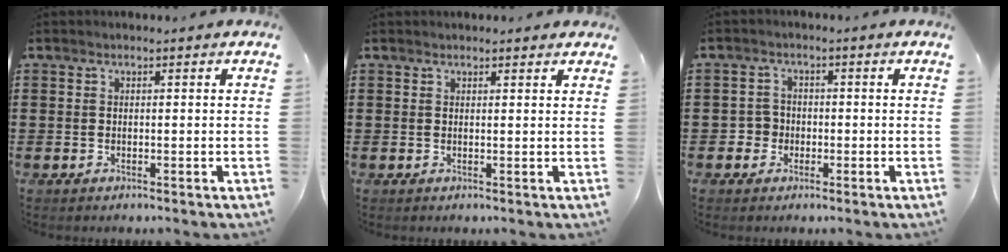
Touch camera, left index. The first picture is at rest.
{"total": 1.1, "force": [1.1, 0.2, 0.3], "torque": [-0.008, 0.002, 0.020]}
{"total": 2.5, "force": [-0.8, 2.3, 0.5], "torque": [-0.020, 0.004, -0.020]}